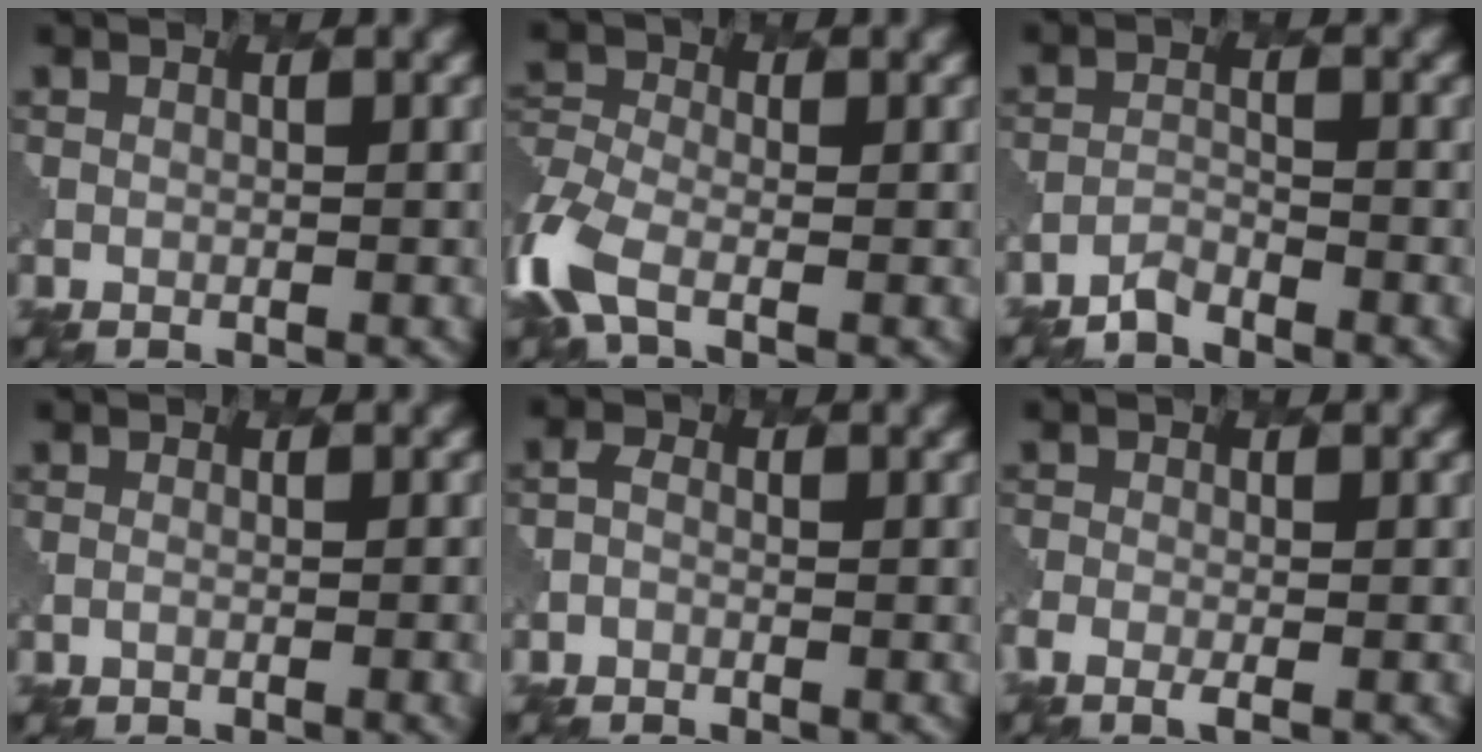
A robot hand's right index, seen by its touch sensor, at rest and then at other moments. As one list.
[{"total": 5.4, "force": [-2.9, 2.6, 3.8], "torque": [-0.103, -0.012, -0.071]}, {"total": 1.5, "force": [-1.5, 0.2, -0.1], "torque": [0.000, 0.001, -0.032]}, {"total": 2.4, "force": [-0.4, 1.1, 2.1], "torque": [-0.005, 0.007, -0.017]}, {"total": 0.8, "force": [-0.5, 0.6, 0.0], "torque": [-0.002, 0.000, -0.013]}, {"total": 1.9, "force": [-1.3, 0.5, 1.3], "torque": [-0.029, -0.009, -0.028]}]